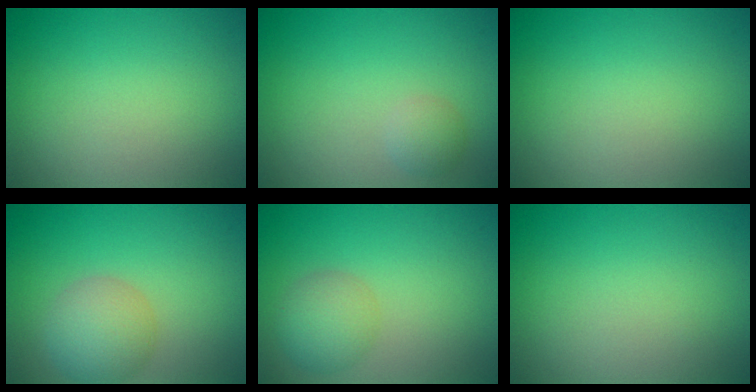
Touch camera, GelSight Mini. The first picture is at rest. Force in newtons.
{"total": 1.3, "press": 1.3, "slide": 0.0}
{"total": 0.0}
{"total": 3.7, "press": 3.7, "slide": 0.2}
{"total": 2.8, "press": 2.8, "slide": 0.1}
{"total": 0.0}